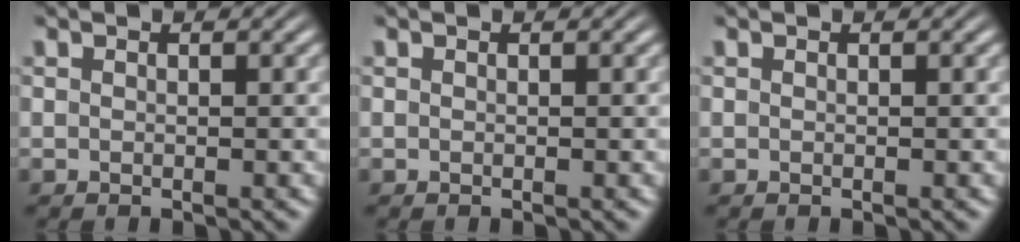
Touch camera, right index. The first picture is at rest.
{"total": 0.0}
{"total": 0.0}